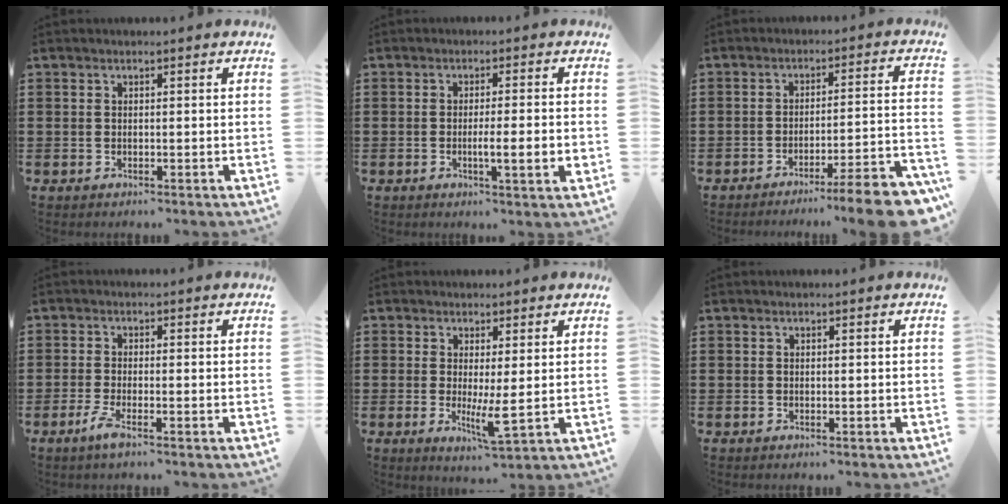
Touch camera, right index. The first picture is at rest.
{"total": 4.5, "force": [-1.0, 0.2, 4.4], "torque": [-0.065, -0.012, -0.020]}
{"total": 7.6, "force": [-6.0, -0.3, 4.7], "torque": [-0.069, -0.004, -0.113]}
{"total": 2.8, "force": [-1.7, 0.1, 2.2], "torque": [-0.059, -0.014, -0.036]}
{"total": 4.3, "force": [0.1, 0.8, 4.2], "torque": [-0.071, -0.012, 0.004]}
{"total": 0.0}